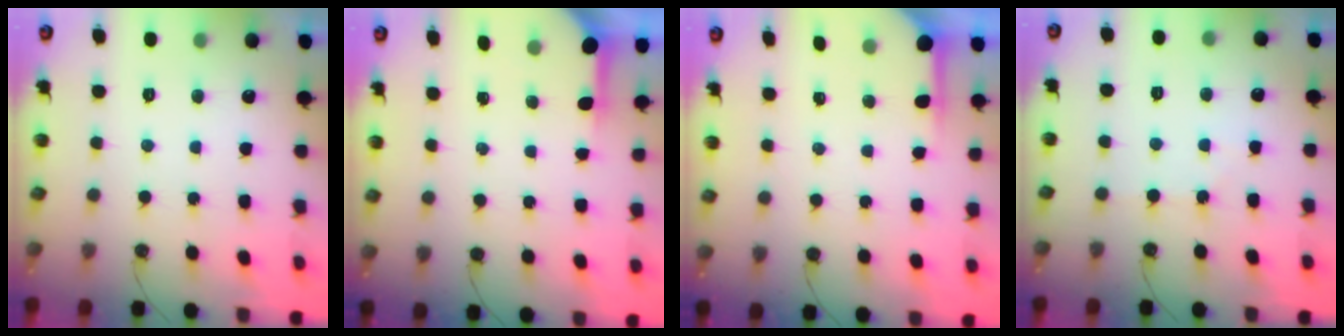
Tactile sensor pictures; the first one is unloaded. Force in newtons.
{"total": 3.5, "press": 3.5, "slide": 0.5}
{"total": 5.1, "press": 5.1, "slide": 0.4}
{"total": 3.5, "press": 3.5, "slide": 0.6}